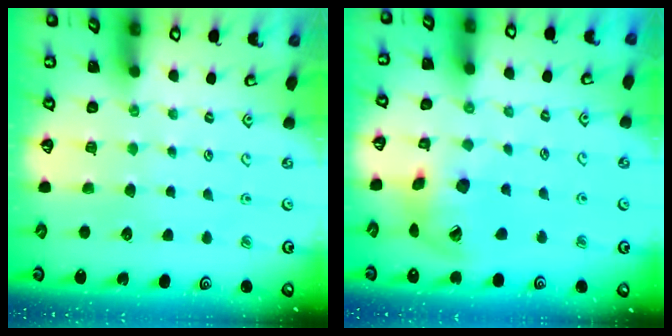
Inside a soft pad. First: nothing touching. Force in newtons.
{"total": 12.8, "press": 12.7, "slide": 1.8}